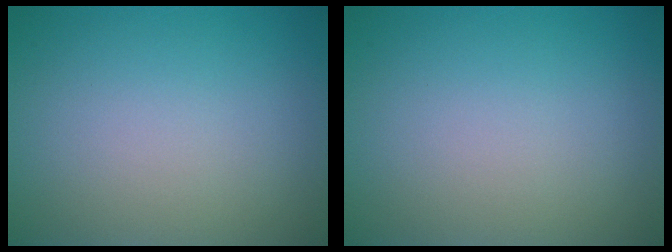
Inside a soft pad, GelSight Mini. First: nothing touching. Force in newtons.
{"total": 0.0}